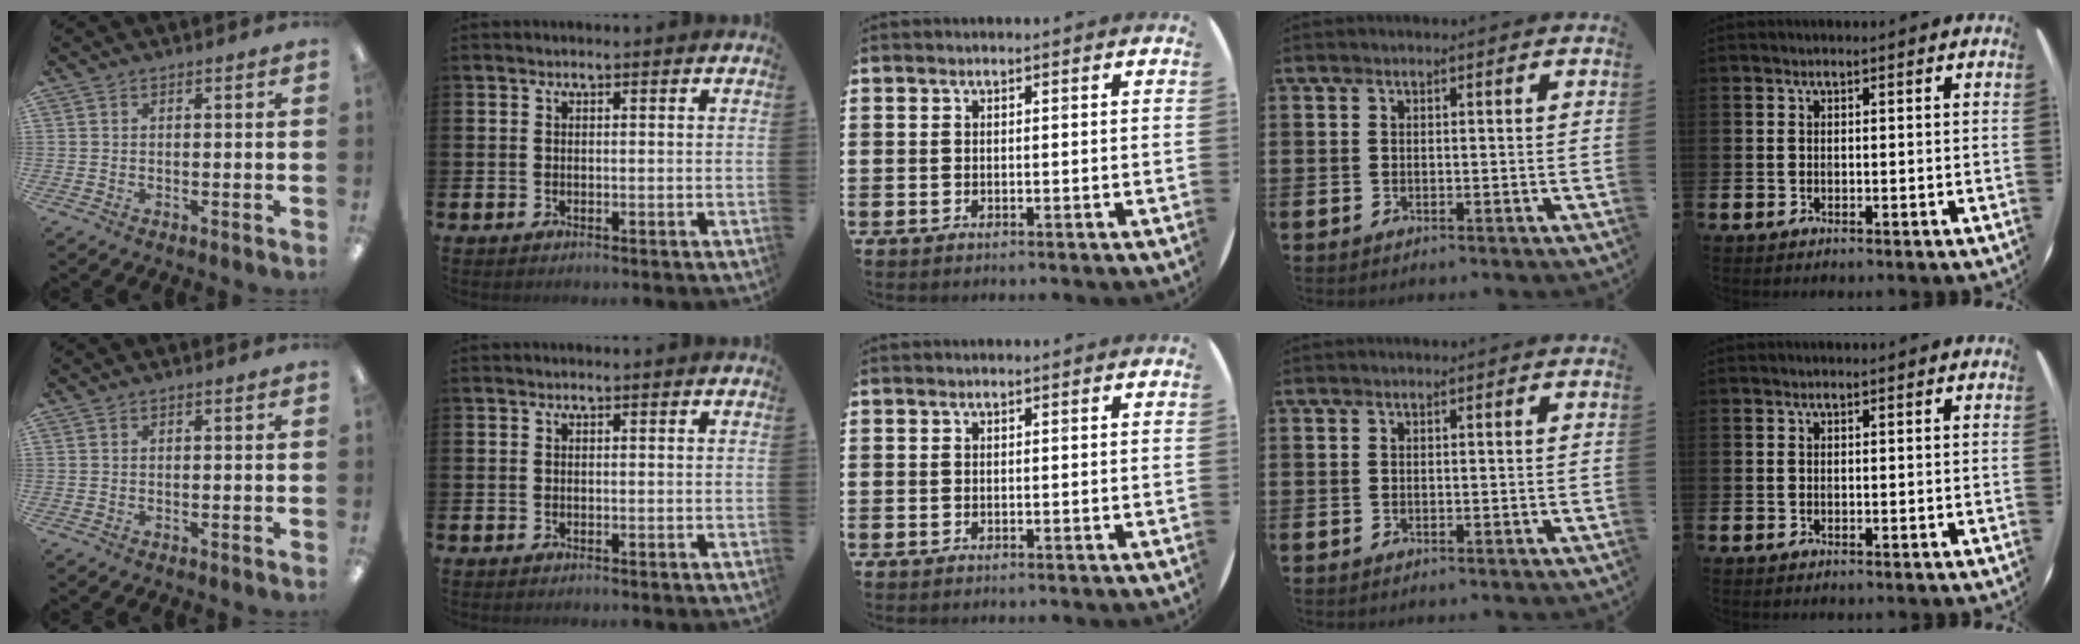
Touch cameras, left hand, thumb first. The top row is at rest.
{}